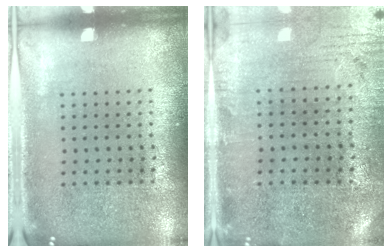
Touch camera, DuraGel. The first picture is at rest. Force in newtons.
{"total": 0.6, "press": 0.4, "slide": 0.5}